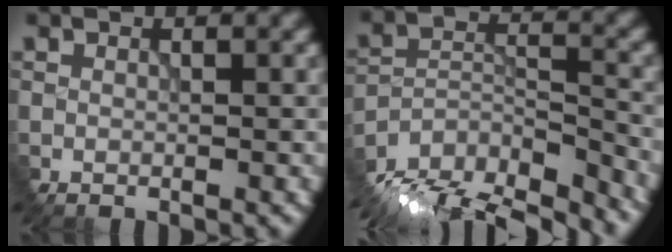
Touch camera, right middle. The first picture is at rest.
{"total": 15.8, "force": [-14.5, 4.7, 4.2], "torque": [-0.072, -0.004, -0.194]}